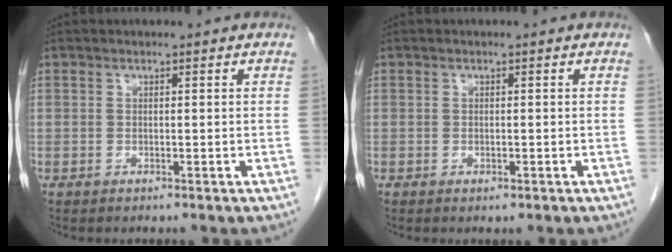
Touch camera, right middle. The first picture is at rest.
{"total": 0.6, "force": [-0.3, 0.3, 0.4], "torque": [-0.010, -0.002, -0.002]}